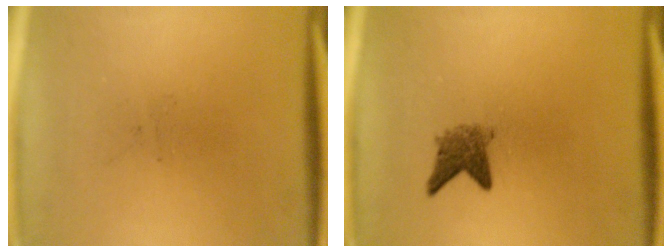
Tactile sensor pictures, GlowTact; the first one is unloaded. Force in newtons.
{"total": 3.0}